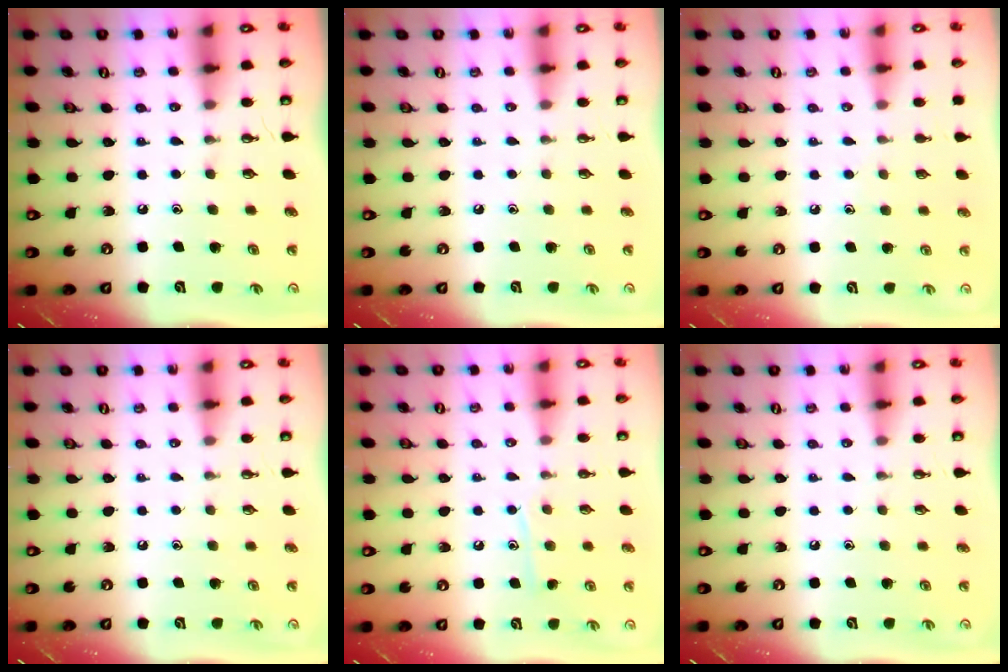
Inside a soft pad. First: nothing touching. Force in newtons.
{"total": 0.0}
{"total": 3.9, "press": 3.9, "slide": 0.4}
{"total": 0.0}
{"total": 6.9, "press": 6.9, "slide": 0.2}
{"total": 0.0}